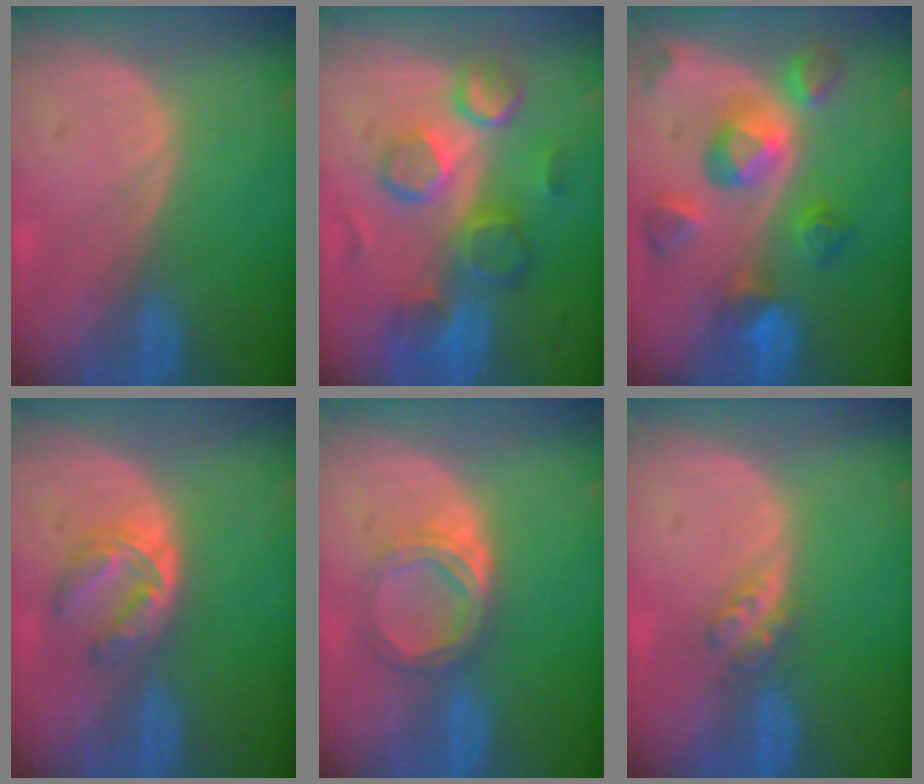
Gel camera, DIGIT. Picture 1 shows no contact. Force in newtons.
{"total": 10.4, "press": 9.0, "slide": 5.1}
{"total": 10.2, "press": 9.0, "slide": 4.8}
{"total": 6.2, "press": 5.0, "slide": 3.6}
{"total": 5.6, "press": 5.0, "slide": 2.5}
{"total": 2.9, "press": 2.5, "slide": 1.5}